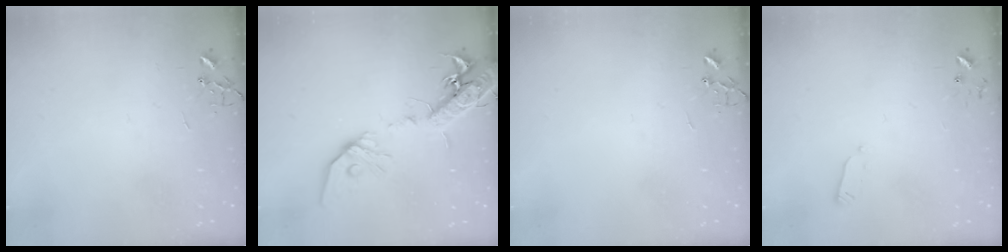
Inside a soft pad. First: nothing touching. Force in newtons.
{"total": 18.3, "press": 17.9, "slide": 3.7}
{"total": 0.0}
{"total": 2.4, "press": 2.3, "slide": 0.4}